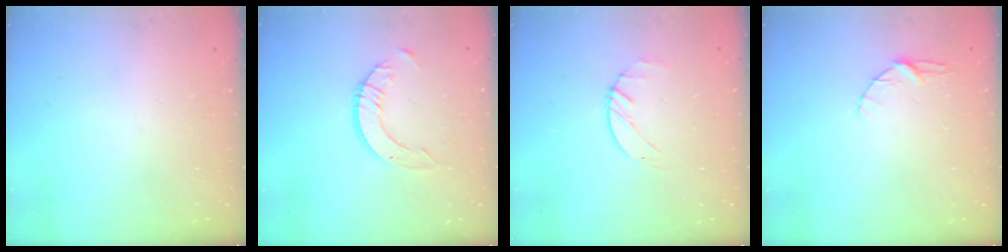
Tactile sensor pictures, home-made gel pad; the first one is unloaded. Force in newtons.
{"total": 6.1, "press": 6.1, "slide": 0.6}
{"total": 1.4, "press": 1.3, "slide": 0.2}
{"total": 4.0, "press": 3.9, "slide": 0.4}